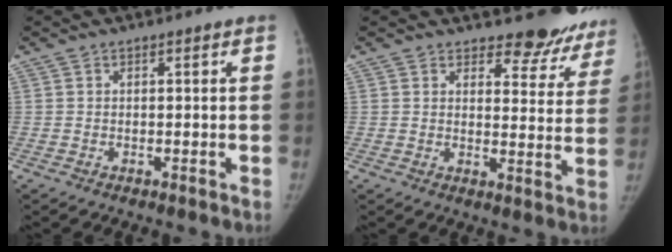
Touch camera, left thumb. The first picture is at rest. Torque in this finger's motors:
{"motor_torque": [0.71, -0.08, 0.81, -0.96, 0.07]}